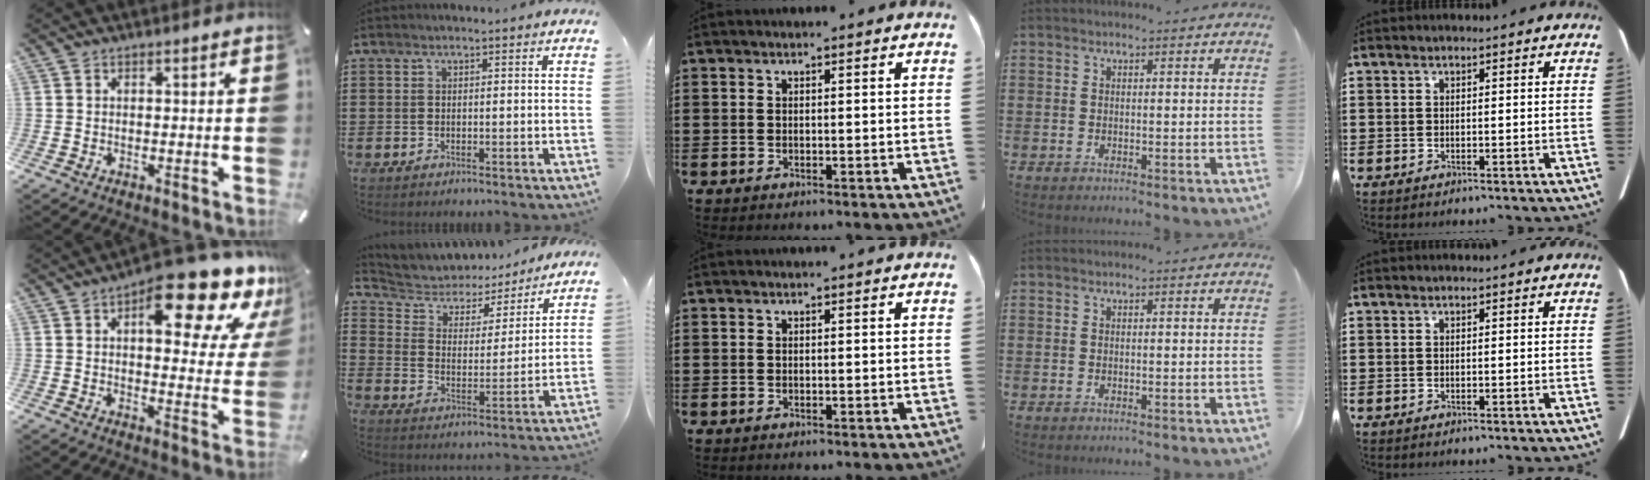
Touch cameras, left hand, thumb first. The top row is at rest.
{"thumb": {"total": 20.2, "force": [11.3, 8.4, 14.5], "torque": [-0.185, -0.071, 0.177]}, "index": {"total": 4.6, "force": [4.0, 2.2, 0.5], "torque": [-0.041, -0.028, 0.064]}}